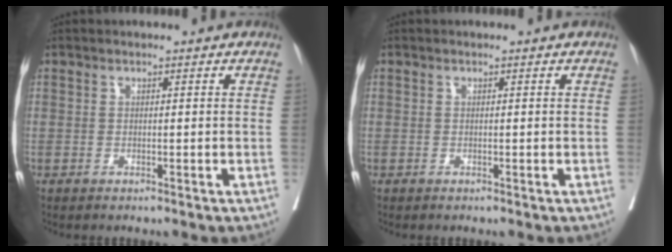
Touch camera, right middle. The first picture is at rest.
{"total": 0.0}